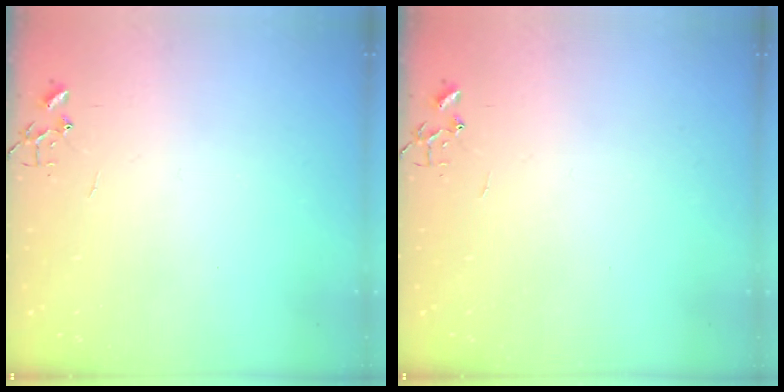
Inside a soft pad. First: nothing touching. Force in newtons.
{"total": 0.0}